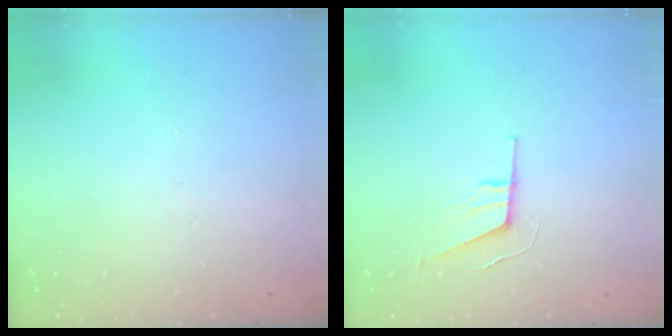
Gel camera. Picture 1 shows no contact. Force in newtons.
{"total": 6.4, "press": 5.9, "slide": 2.5}